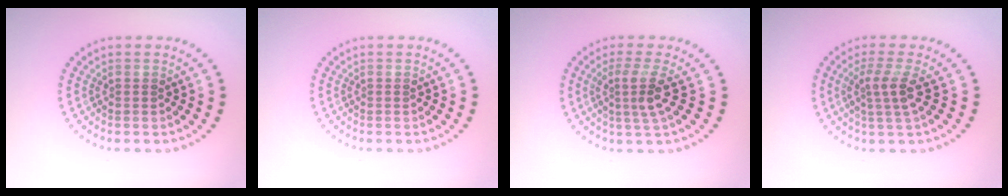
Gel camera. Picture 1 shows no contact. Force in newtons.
{"total": 0.0}
{"total": 2.9, "press": 2.1, "slide": 2.0}
{"total": 2.6, "press": 2.0, "slide": 1.7}